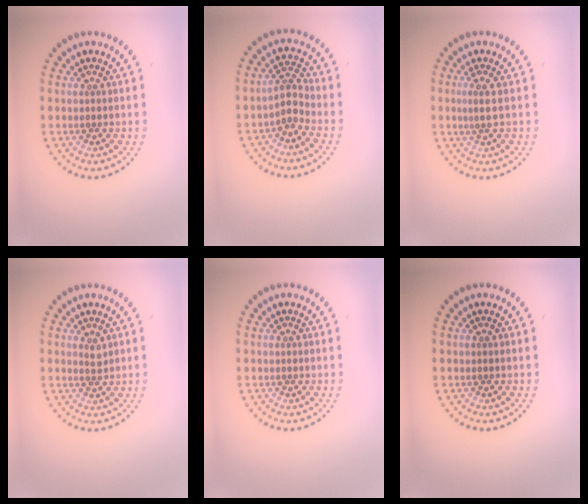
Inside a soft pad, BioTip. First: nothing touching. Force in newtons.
{"total": 2.1, "press": 1.6, "slide": 1.4}
{"total": 1.4, "press": 1.0, "slide": 1.0}
{"total": 0.9, "press": 0.7, "slide": 0.5}
{"total": 0.0}
{"total": 0.0}